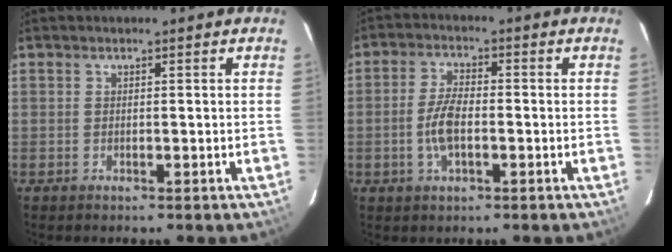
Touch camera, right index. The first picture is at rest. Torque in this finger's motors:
{"motor_torque": [1.32, -0.31, 0.58, 0.06]}